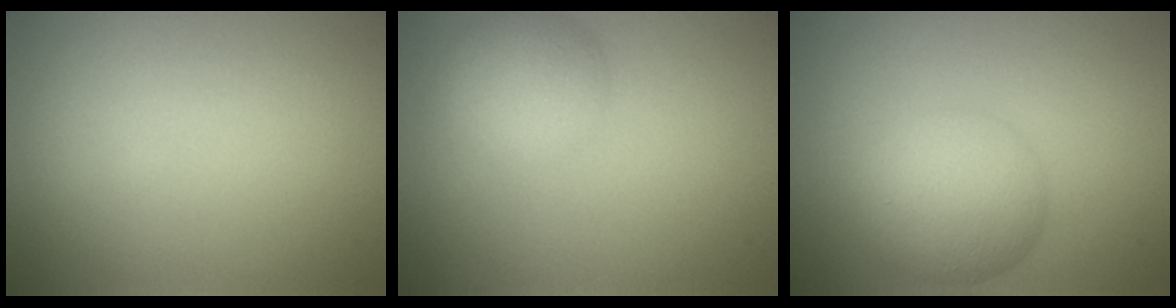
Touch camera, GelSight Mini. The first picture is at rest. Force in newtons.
{"total": 3.7, "press": 3.7, "slide": 0.3}
{"total": 5.1, "press": 5.1, "slide": 0.2}